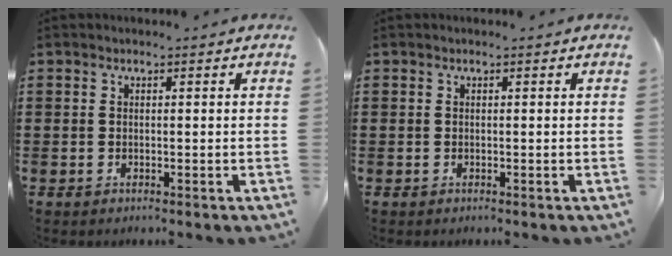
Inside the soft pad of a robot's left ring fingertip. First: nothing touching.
{"total": 0.0}